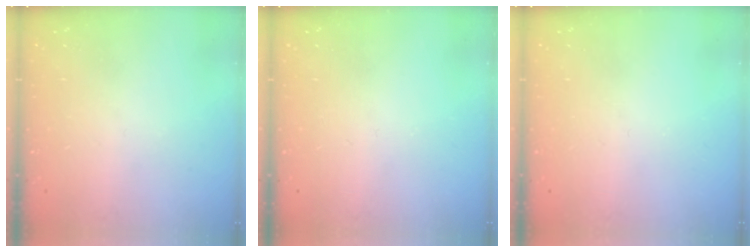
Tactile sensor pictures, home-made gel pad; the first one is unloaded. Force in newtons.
{"total": 0.0}
{"total": 0.0}